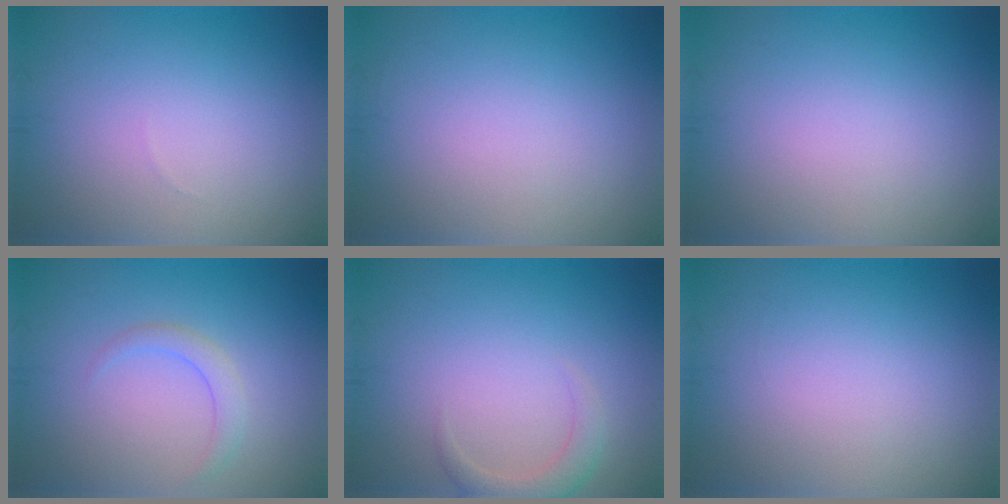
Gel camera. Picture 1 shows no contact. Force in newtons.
{"total": 0.0}
{"total": 0.0}
{"total": 1.6, "press": 1.6, "slide": 0.1}
{"total": 2.1, "press": 2.1, "slide": 0.3}
{"total": 0.0}